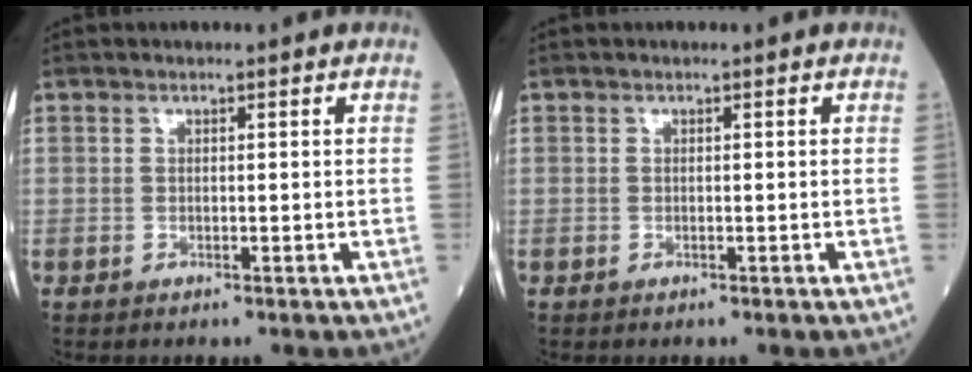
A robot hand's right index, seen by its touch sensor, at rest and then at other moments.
{"total": 0.0}